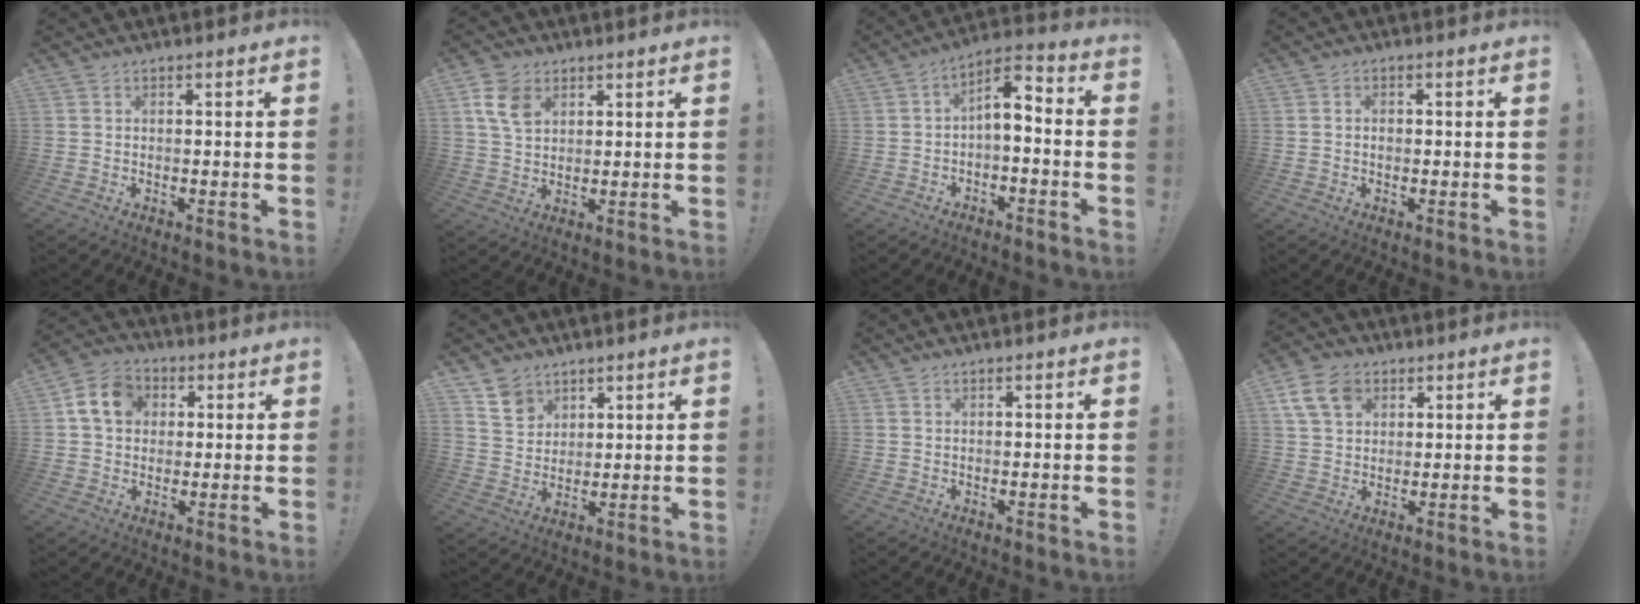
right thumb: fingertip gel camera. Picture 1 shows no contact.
{"total": 8.6, "force": [3.8, 5.8, 5.0], "torque": [-0.089, -0.004, 0.074]}
{"total": 5.3, "force": [-1.6, 2.4, 4.4], "torque": [-0.070, 0.008, -0.028]}
{"total": 1.3, "force": [-0.4, 1.1, 0.5], "torque": [-0.009, 0.004, -0.007]}
{"total": 10.5, "force": [2.7, 8.5, 5.5], "torque": [-0.088, 0.012, 0.056]}
{"total": 7.3, "force": [5.2, 5.0, 1.5], "torque": [-0.017, -0.036, 0.100]}
{"total": 0.0}
{"total": 10.1, "force": [4.6, 7.3, 5.2], "torque": [-0.091, -0.013, 0.091]}